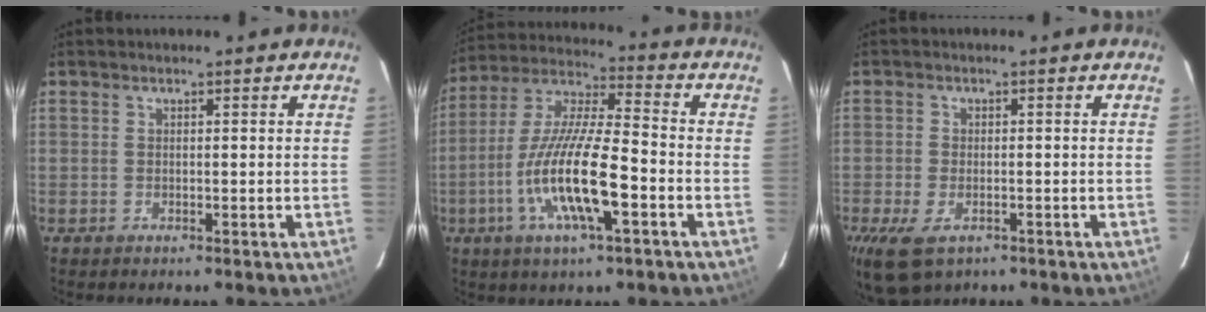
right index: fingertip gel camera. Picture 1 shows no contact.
{"total": 16.3, "force": [-5.6, 3.3, 14.9], "torque": [-0.301, -0.011, -0.111]}
{"total": 8.2, "force": [-4.3, 4.7, 5.1], "torque": [-0.121, -0.027, -0.075]}